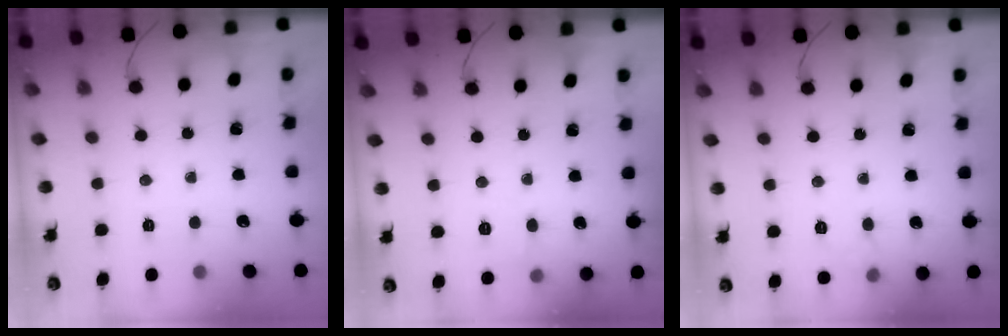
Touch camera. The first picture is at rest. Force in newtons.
{"total": 6.2, "press": 6.0, "slide": 1.5}
{"total": 5.8, "press": 5.7, "slide": 1.3}